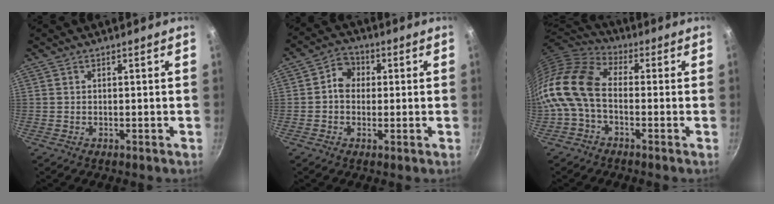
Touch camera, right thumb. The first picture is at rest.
{"total": 5.5, "force": [0.4, 4.7, 2.8], "torque": [-0.017, 0.008, -0.006]}
{"total": 13.9, "force": [-2.5, 8.9, 10.4], "torque": [-0.200, 0.037, -0.074]}